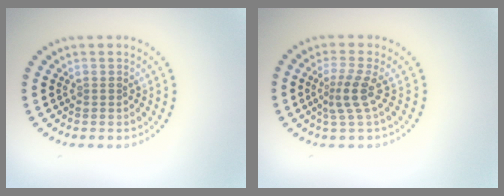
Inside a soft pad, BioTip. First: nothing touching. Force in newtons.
{"total": 2.5, "press": 1.7, "slide": 1.9}